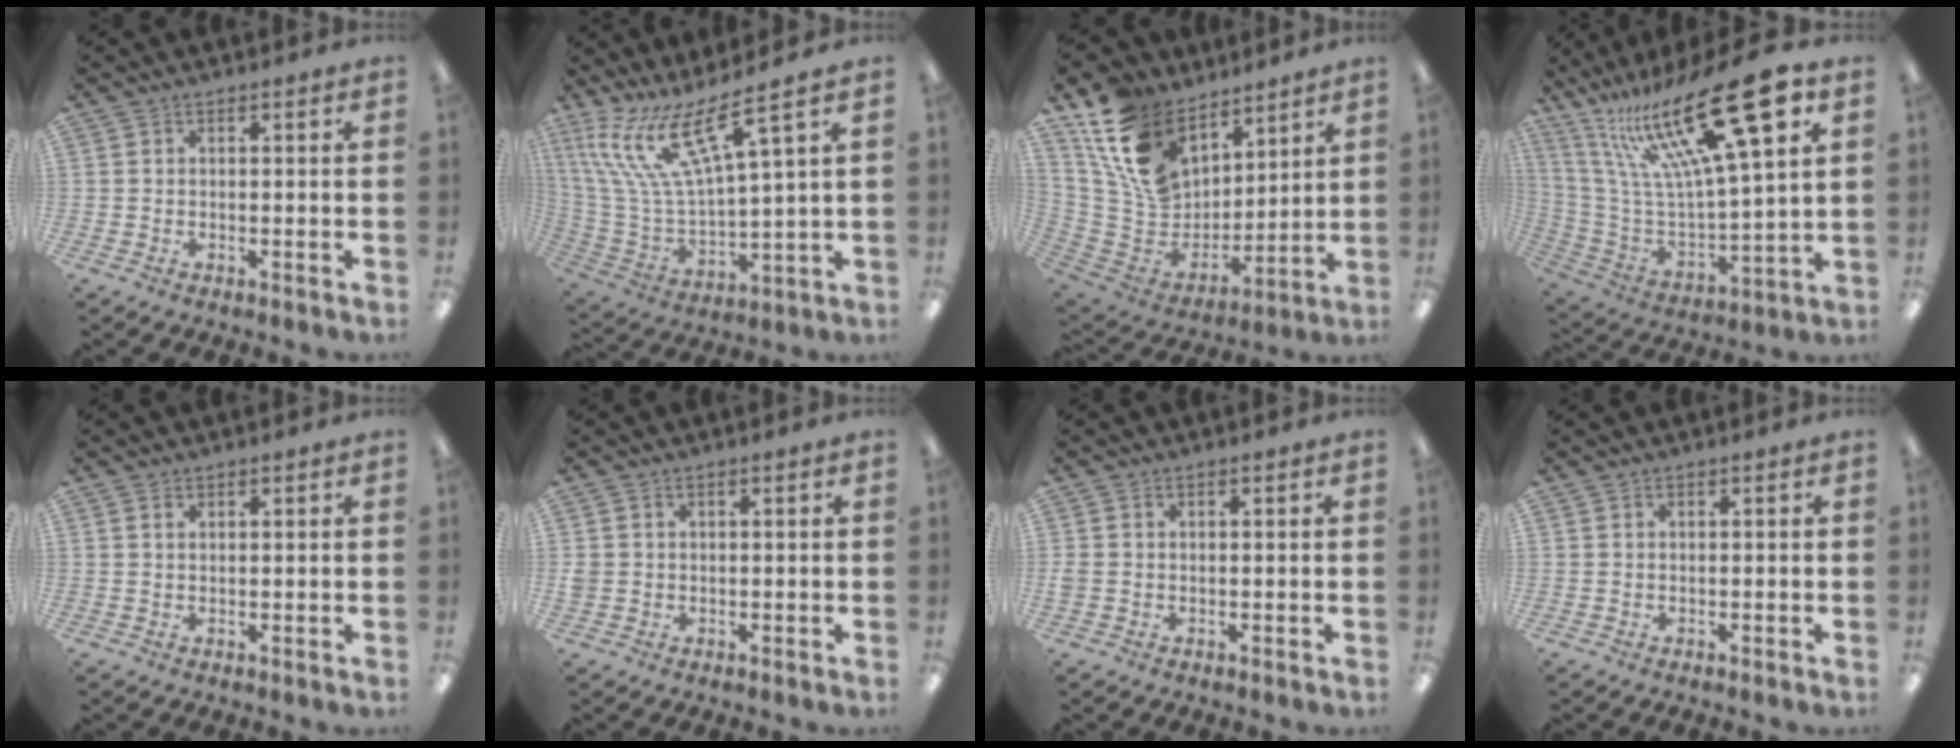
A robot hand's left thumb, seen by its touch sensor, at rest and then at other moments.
{"total": 18.3, "force": [11.2, 5.0, 13.6], "torque": [-0.301, -0.068, 0.188]}
{"total": 18.0, "force": [11.6, 11.2, 8.1], "torque": [-0.180, -0.052, 0.227]}
{"total": 28.4, "force": [16.9, 7.6, 21.6], "torque": [-0.402, -0.104, 0.272]}
{"total": 1.0, "force": [0.6, 0.5, 0.6], "torque": [-0.013, 0.001, 0.011]}
{"total": 1.5, "force": [0.0, 1.4, 0.4], "torque": [-0.007, 0.004, -0.002]}
{"total": 1.1, "force": [-0.2, 0.9, 0.6], "torque": [-0.012, 0.004, -0.004]}
{"total": 0.0}